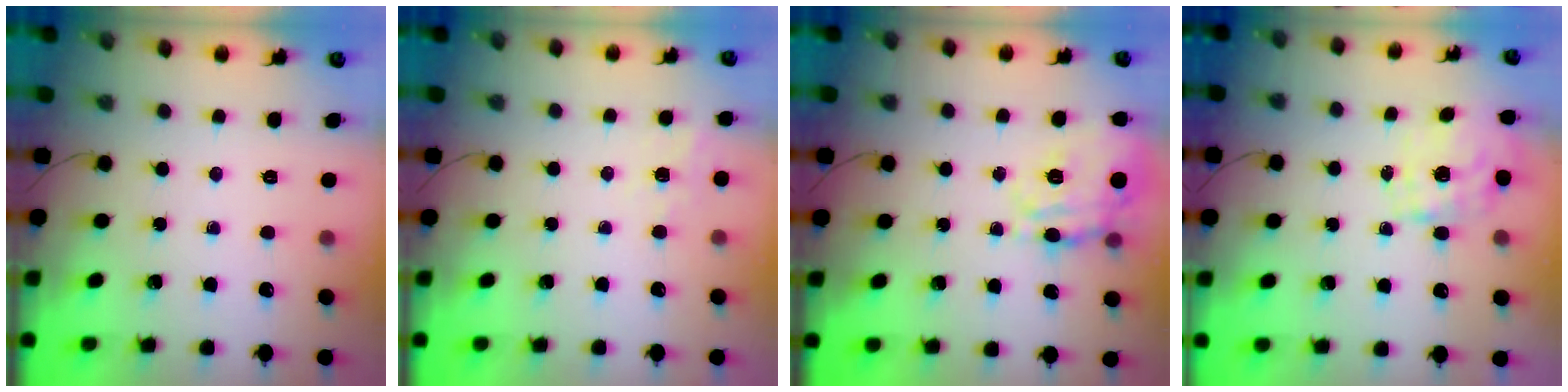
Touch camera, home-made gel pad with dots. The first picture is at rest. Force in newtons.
{"total": 7.1, "press": 6.9, "slide": 1.8}
{"total": 16.9, "press": 16.9, "slide": 1.3}
{"total": 1.7, "press": 1.5, "slide": 0.8}